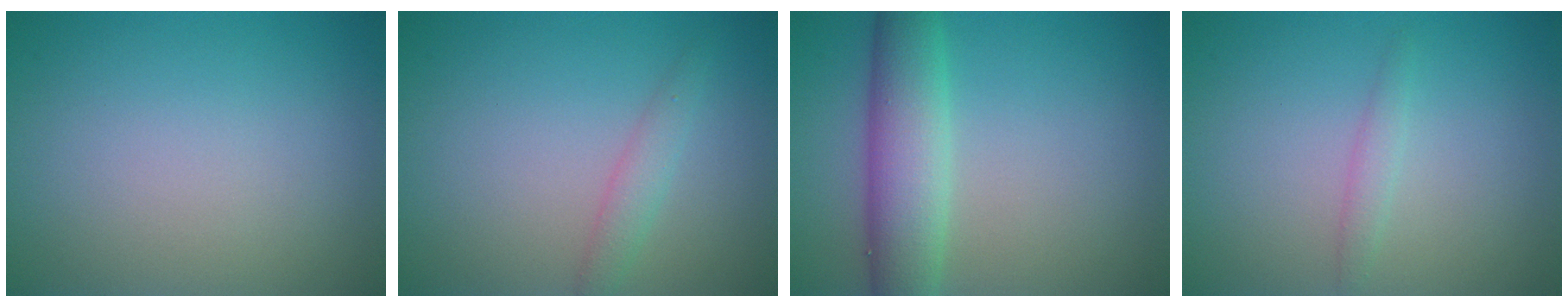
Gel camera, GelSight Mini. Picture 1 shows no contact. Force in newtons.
{"total": 1.6, "press": 1.6, "slide": 0.1}
{"total": 5.7, "press": 5.7, "slide": 0.2}
{"total": 1.0, "press": 1.0, "slide": 0.1}